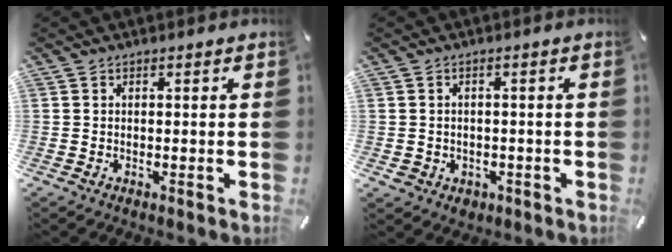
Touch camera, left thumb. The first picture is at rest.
{"total": 2.9, "force": [-0.6, 2.7, 0.7], "torque": [-0.015, 0.003, -0.012]}